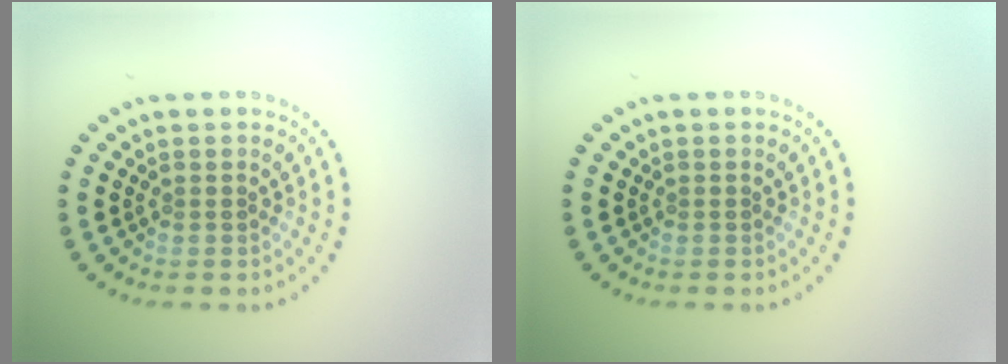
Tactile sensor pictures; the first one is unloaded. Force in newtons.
{"total": 0.0}